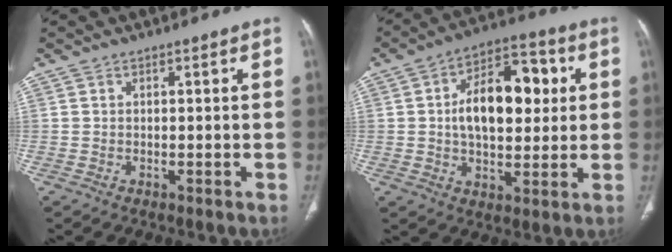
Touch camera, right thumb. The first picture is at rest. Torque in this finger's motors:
{"motor_torque": [-1.03, 1.25, 0.87, 0.70, 0.15]}